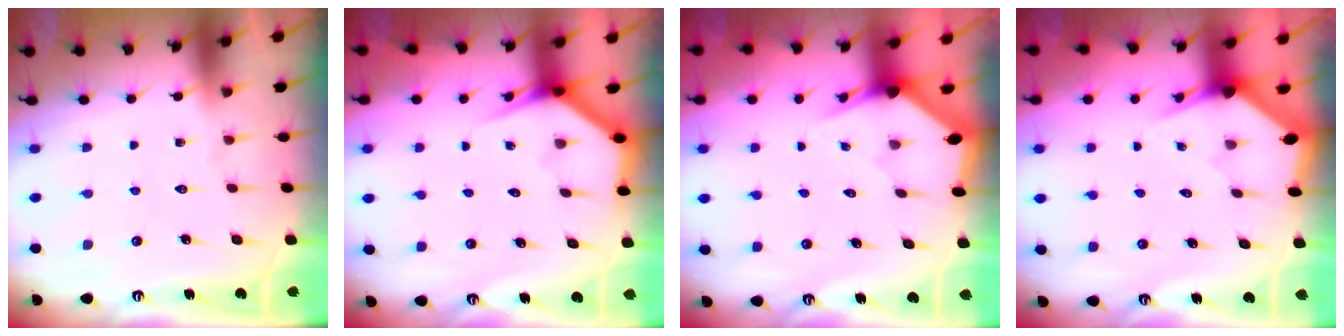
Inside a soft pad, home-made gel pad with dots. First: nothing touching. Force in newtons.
{"total": 3.4, "press": 3.4, "slide": 0.3}
{"total": 2.8, "press": 2.8, "slide": 0.1}
{"total": 2.8, "press": 2.8, "slide": 0.1}